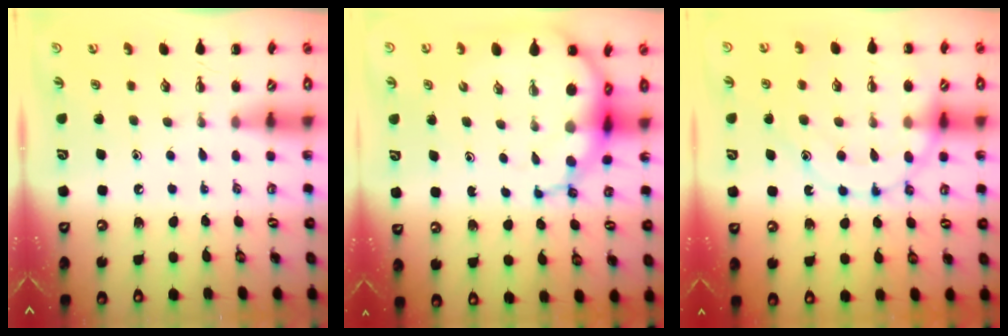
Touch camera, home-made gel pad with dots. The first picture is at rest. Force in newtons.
{"total": 10.6, "press": 10.2, "slide": 2.7}
{"total": 17.0, "press": 16.8, "slide": 2.6}